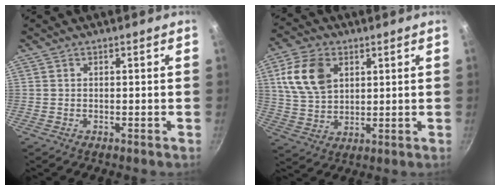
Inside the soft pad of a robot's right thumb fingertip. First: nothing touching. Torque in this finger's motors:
{"motor_torque": [-0.15, 0.58, 0.69, -0.13, 0.09]}